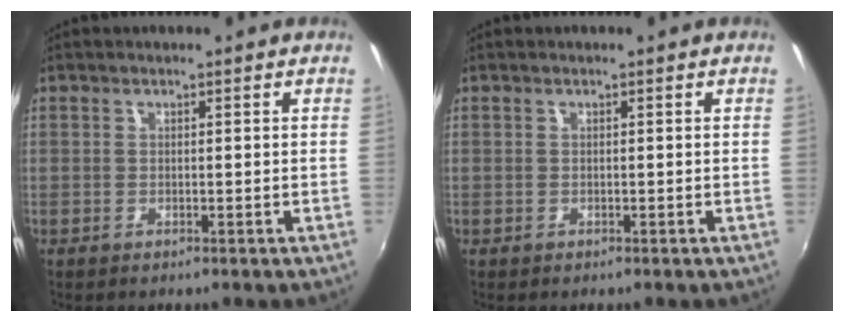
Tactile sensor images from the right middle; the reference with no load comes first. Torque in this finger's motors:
{"motor_torque": [0.04, -0.02, 0.03, 0.01]}